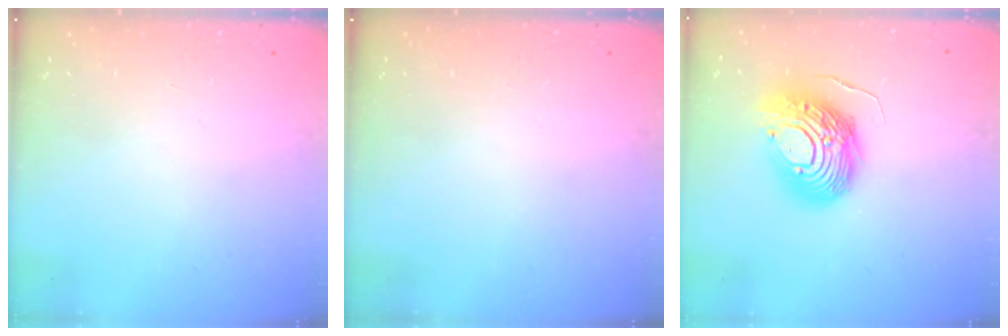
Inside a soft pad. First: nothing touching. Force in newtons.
{"total": 0.0}
{"total": 16.1, "press": 16.1, "slide": 1.4}